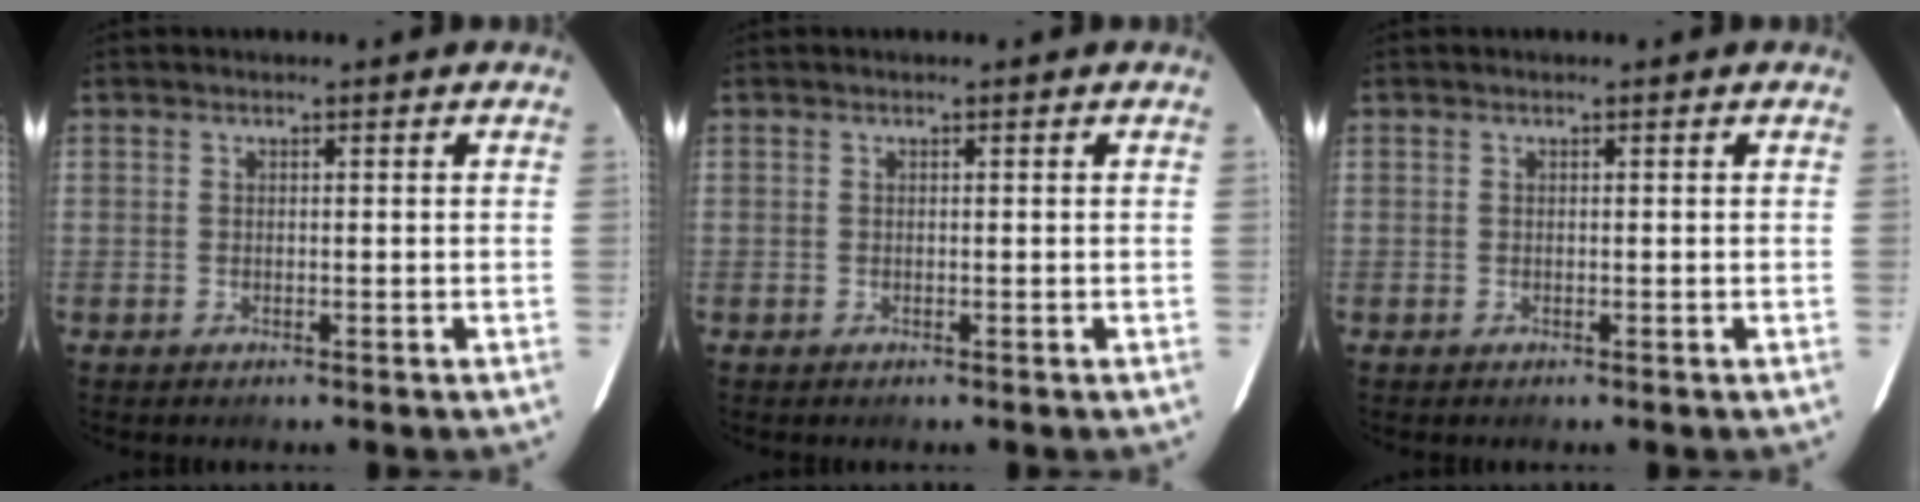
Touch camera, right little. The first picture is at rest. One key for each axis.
{"total": 0.0}
{"total": 0.0}